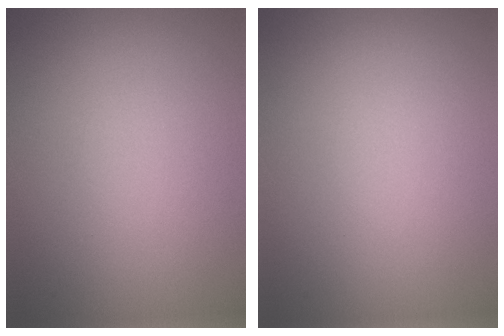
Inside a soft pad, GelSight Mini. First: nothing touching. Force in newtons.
{"total": 0.0}